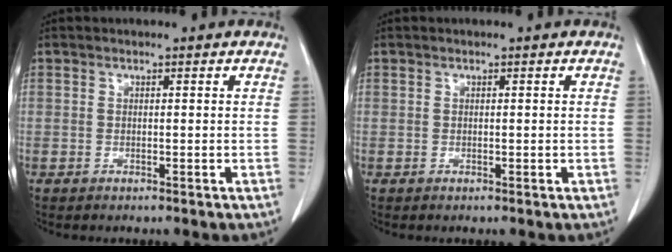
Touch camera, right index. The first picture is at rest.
{"total": 0.0}